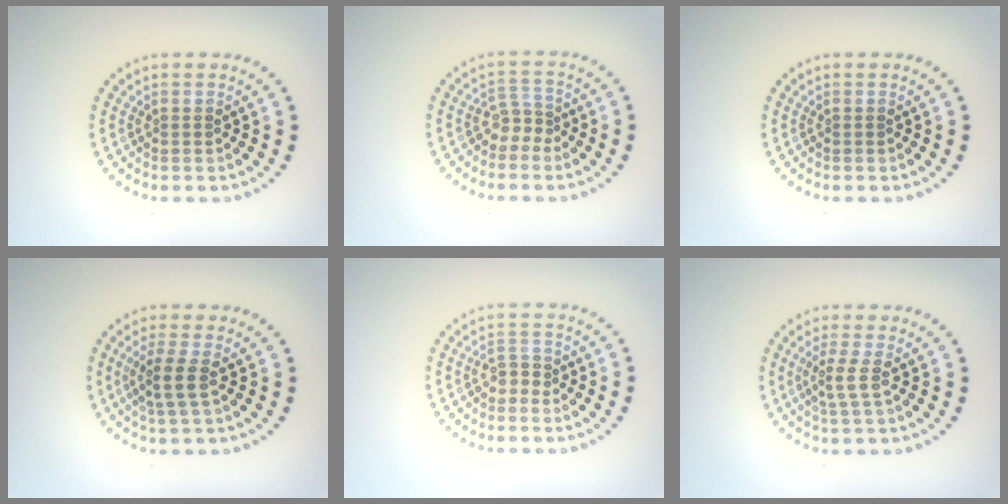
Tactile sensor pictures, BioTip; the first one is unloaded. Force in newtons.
{"total": 1.9, "press": 1.2, "slide": 1.4}
{"total": 0.0}
{"total": 2.3, "press": 1.8, "slide": 1.3}
{"total": 1.2, "press": 0.9, "slide": 0.8}
{"total": 1.7, "press": 1.3, "slide": 1.0}